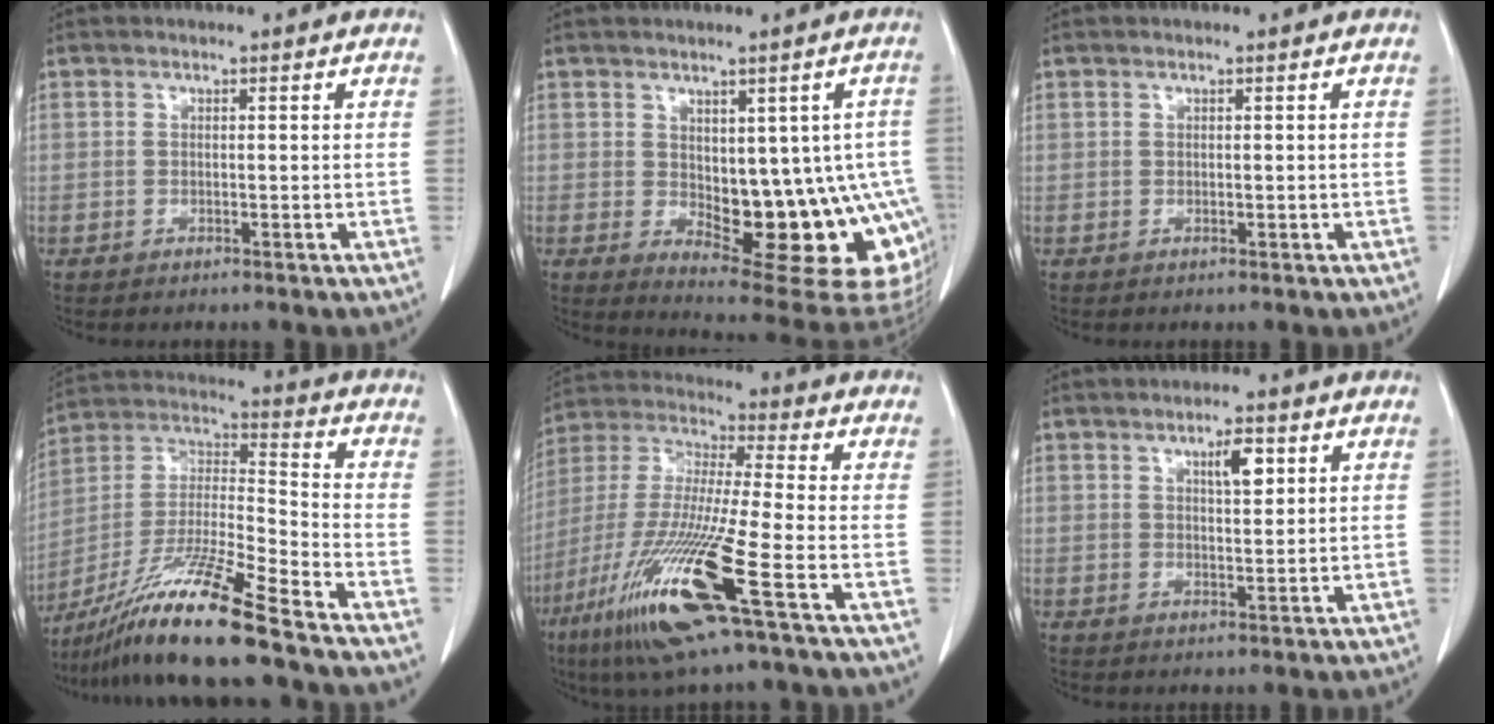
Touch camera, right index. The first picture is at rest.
{"total": 16.8, "force": [-2.8, 6.7, 15.2], "torque": [-0.131, 0.008, -0.012]}
{"total": 0.0}
{"total": 17.0, "force": [-12.7, -0.8, 11.2], "torque": [-0.233, -0.024, -0.238]}
{"total": 18.1, "force": [-8.4, 0.1, 16.0], "torque": [-0.357, -0.044, -0.166]}
{"total": 3.9, "force": [1.8, 1.0, 3.3], "torque": [-0.055, -0.001, 0.030]}